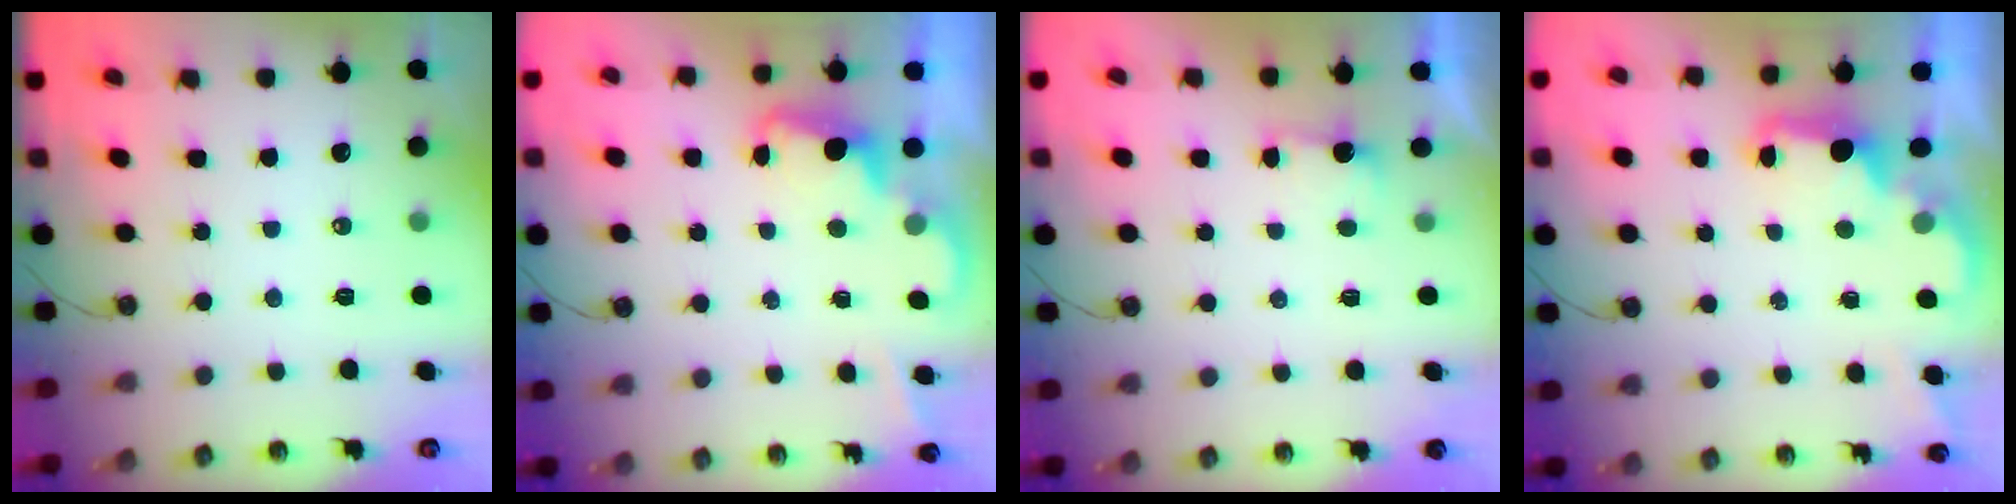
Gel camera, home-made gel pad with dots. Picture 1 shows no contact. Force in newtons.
{"total": 2.4, "press": 2.4, "slide": 0.5}
{"total": 0.8, "press": 0.4, "slide": 0.7}
{"total": 2.3, "press": 2.2, "slide": 0.8}